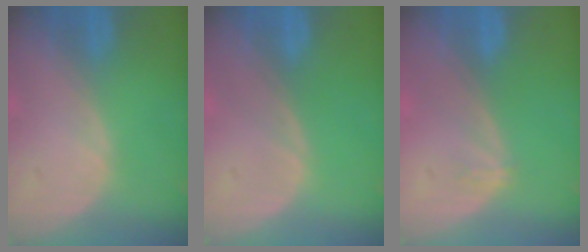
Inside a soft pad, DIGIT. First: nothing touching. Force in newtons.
{"total": 0.0}
{"total": 0.9, "press": 0.6, "slide": 0.6}